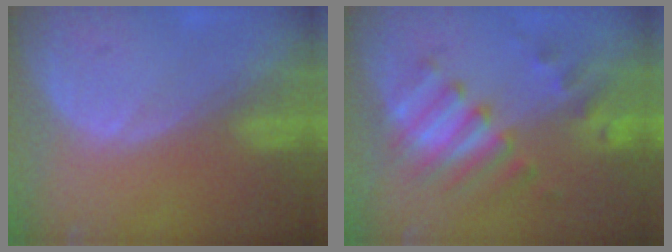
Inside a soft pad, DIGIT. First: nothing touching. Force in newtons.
{"total": 8.0, "press": 7.7, "slide": 2.3}